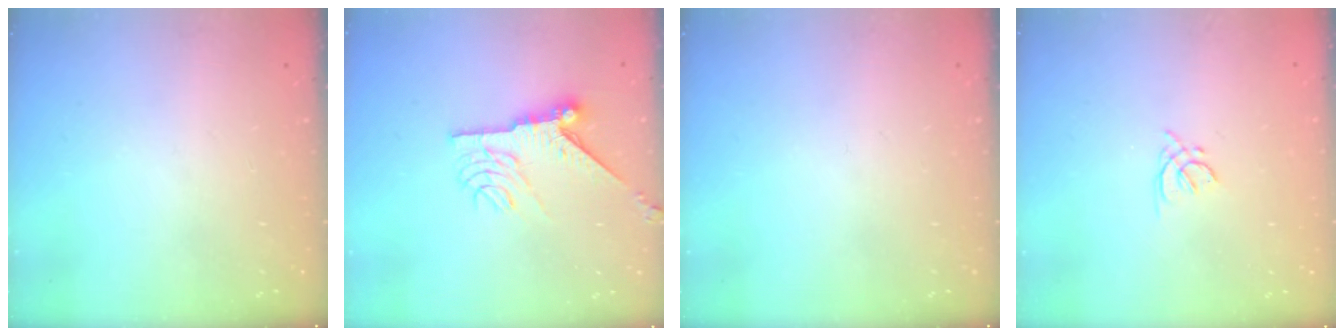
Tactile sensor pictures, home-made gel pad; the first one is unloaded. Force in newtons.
{"total": 10.1, "press": 10.1, "slide": 0.3}
{"total": 0.0}
{"total": 1.8, "press": 1.7, "slide": 0.5}